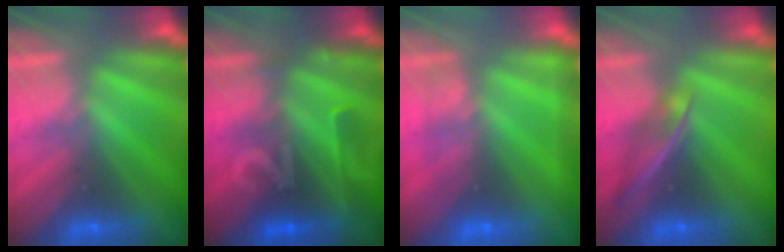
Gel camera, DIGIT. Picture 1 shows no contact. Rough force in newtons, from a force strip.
{"total": 2.3}
{"total": 2.1}
{"total": 7.4}